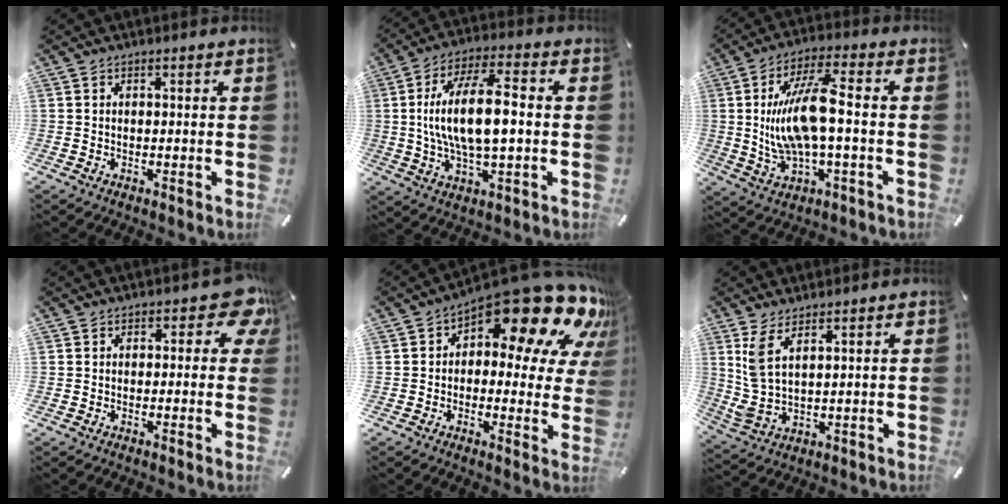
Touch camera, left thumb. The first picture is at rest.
{"total": 15.5, "force": [0.4, 6.4, 14.1], "torque": [-0.274, 0.003, 0.002]}
{"total": 15.4, "force": [0.1, 5.3, 14.5], "torque": [-0.304, -0.006, -0.004]}
{"total": 6.3, "force": [1.9, 3.6, 4.8], "torque": [-0.052, -0.006, 0.030]}
{"total": 19.1, "force": [11.7, 8.6, 12.4], "torque": [-0.173, -0.089, 0.197]}
{"total": 6.3, "force": [3.6, 2.0, 4.8], "torque": [-0.115, -0.017, 0.065]}